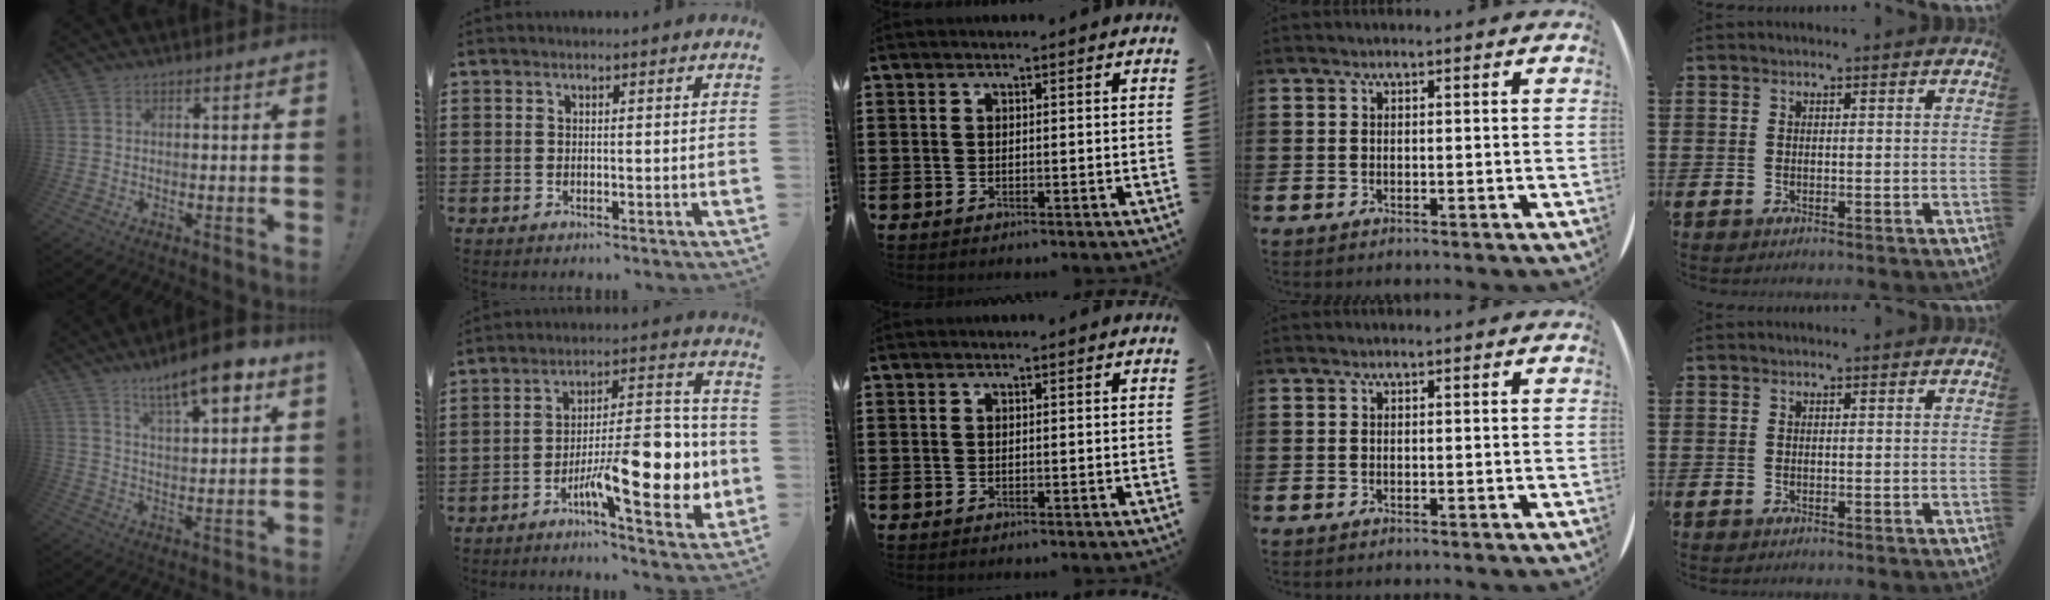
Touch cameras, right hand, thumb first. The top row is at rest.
{"thumb": {"total": 12.6, "force": [8.9, 2.0, 8.7], "torque": [-0.145, -0.051, 0.144]}, "index": {"total": 14.9, "force": [-5.1, 4.9, 13.1], "torque": [-0.188, 0.003, -0.084]}}